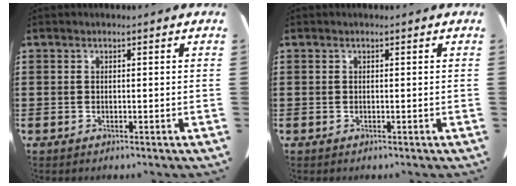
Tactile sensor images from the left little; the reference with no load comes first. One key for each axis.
{"total": 0.0}